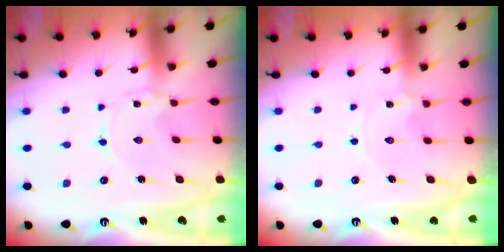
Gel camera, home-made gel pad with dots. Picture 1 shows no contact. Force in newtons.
{"total": 0.0}